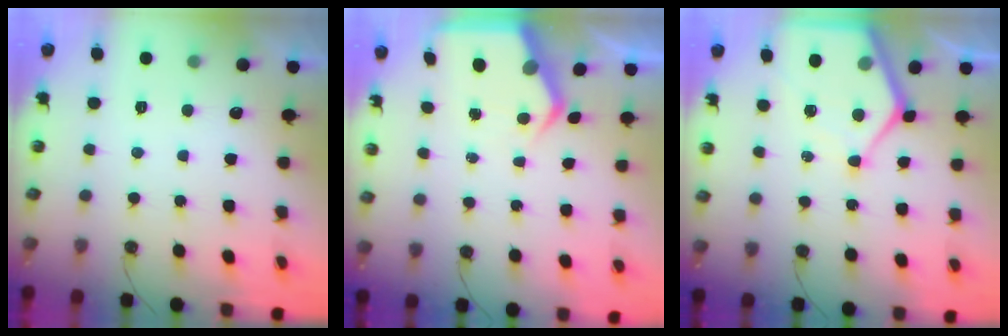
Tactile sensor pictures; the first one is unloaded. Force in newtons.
{"total": 4.8, "press": 4.8, "slide": 0.3}
{"total": 11.0, "press": 11.0, "slide": 0.9}